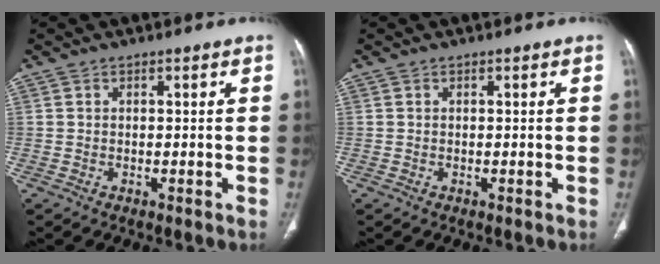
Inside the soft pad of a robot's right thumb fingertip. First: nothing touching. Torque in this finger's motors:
{"motor_torque": [0.08, 0.07, -0.29, 0.14, 0.03]}